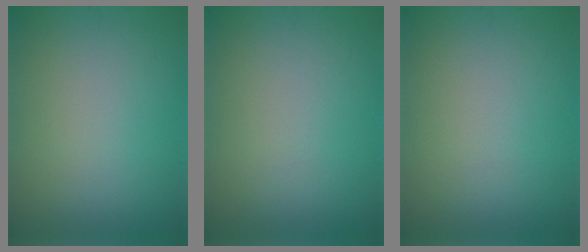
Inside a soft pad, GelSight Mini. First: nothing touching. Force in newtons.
{"total": 0.0}
{"total": 0.0}